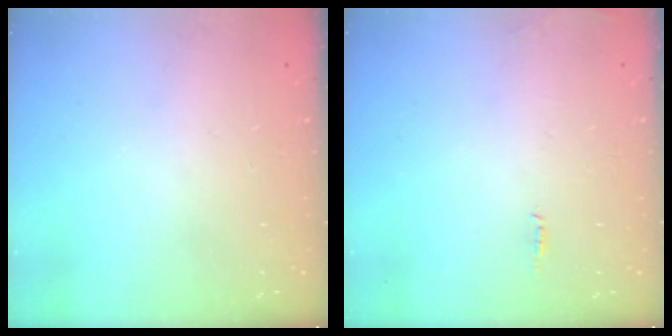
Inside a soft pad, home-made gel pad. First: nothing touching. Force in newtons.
{"total": 9.1, "press": 5.4, "slide": 7.3}